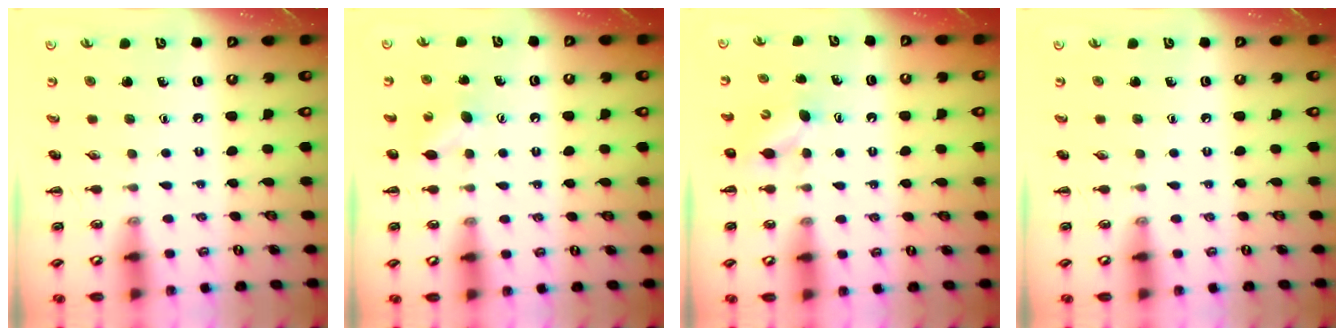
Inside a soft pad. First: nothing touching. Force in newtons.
{"total": 4.9, "press": 4.7, "slide": 1.1}
{"total": 3.9, "press": 3.8, "slide": 1.1}
{"total": 0.0}